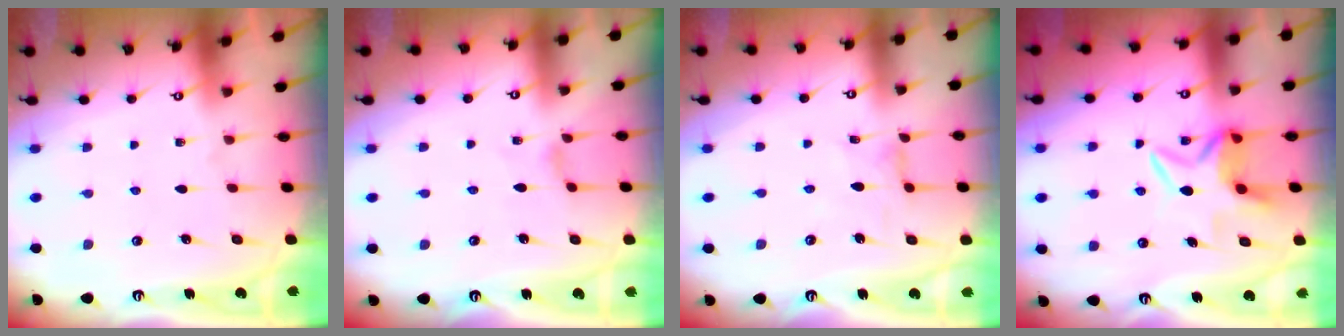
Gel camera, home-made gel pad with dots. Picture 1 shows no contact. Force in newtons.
{"total": 0.9, "press": 0.9, "slide": 0.2}
{"total": 2.0, "press": 2.0, "slide": 0.3}
{"total": 6.1, "press": 6.1, "slide": 0.8}